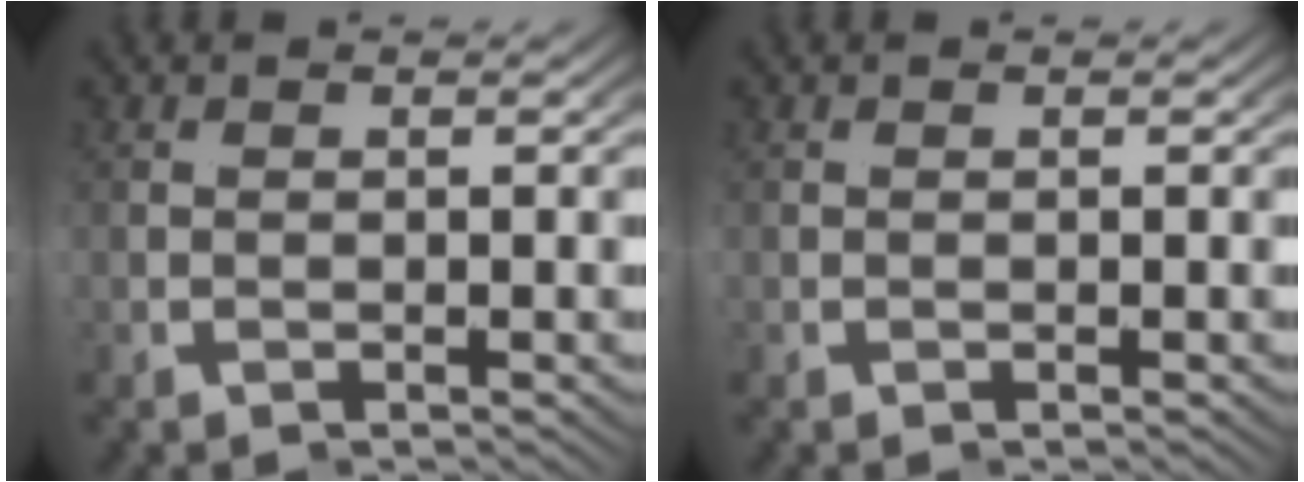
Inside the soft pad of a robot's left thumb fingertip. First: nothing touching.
{"total": 0.0}